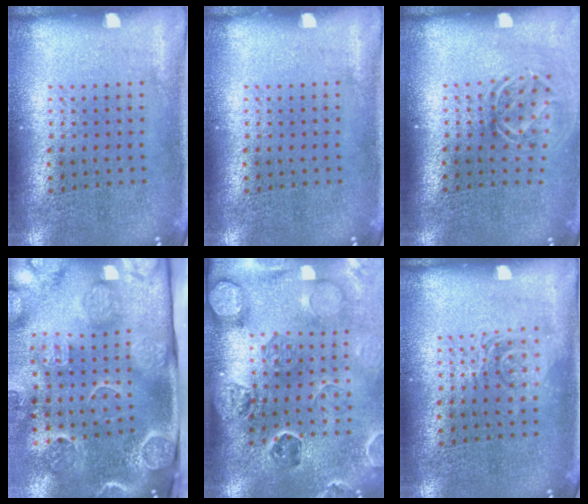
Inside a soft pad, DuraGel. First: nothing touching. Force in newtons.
{"total": 0.0}
{"total": 1.6, "press": 1.1, "slide": 1.2}
{"total": 4.8, "press": 3.6, "slide": 3.3}
{"total": 2.7, "press": 2.6, "slide": 0.5}
{"total": 1.1, "press": 1.1, "slide": 0.3}